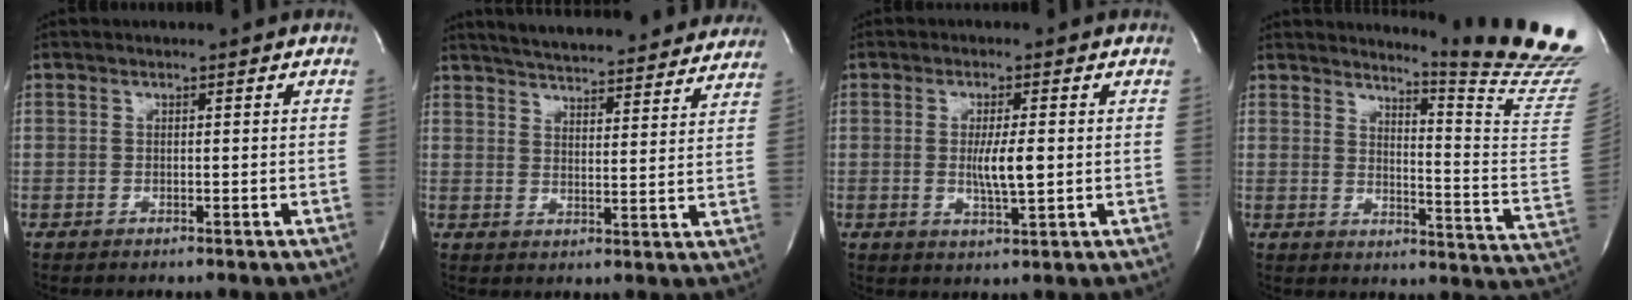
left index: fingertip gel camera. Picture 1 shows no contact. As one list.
[{"total": 25.6, "force": [23.6, 4.2, 9.0], "torque": [-0.145, -0.021, 0.296]}, {"total": 4.8, "force": [0.0, 0.6, 4.8], "torque": [-0.088, -0.007, 0.001]}, {"total": 18.0, "force": [16.6, -2.3, 6.4], "torque": [-0.097, -0.169, 0.191]}]